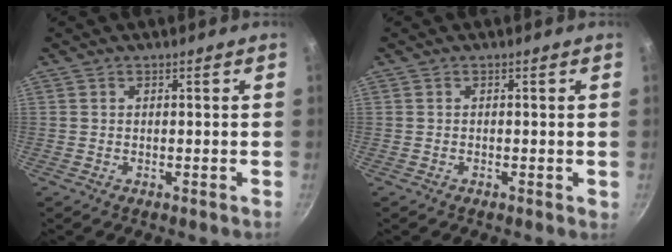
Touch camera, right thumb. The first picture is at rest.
{"total": 0.8, "force": [-0.2, -0.7, -0.5], "torque": [0.011, -0.003, -0.003]}